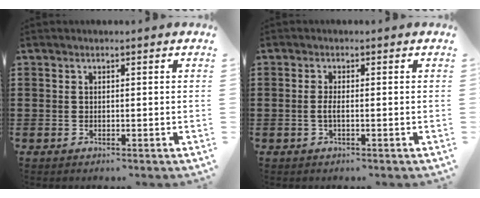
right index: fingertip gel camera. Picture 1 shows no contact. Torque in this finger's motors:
{"motor_torque": [2.14, 0.00, 0.24, 0.06]}